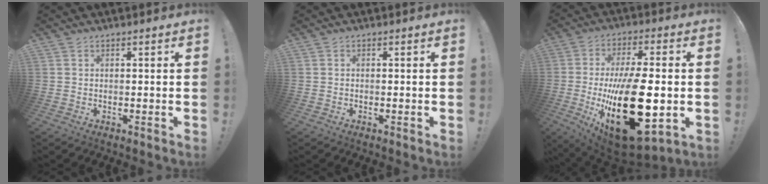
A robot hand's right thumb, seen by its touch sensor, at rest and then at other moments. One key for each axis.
{"total": 0.0}
{"total": 29.8, "fx": -4.5, "fy": 13.1, "fz": 26.4, "tx": -0.466, "ty": 0.005, "tz": -0.054}